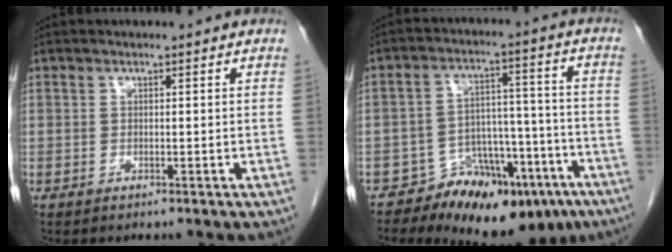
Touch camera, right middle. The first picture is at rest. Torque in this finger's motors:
{"motor_torque": [0.20, -0.54, 0.12, 0.01]}